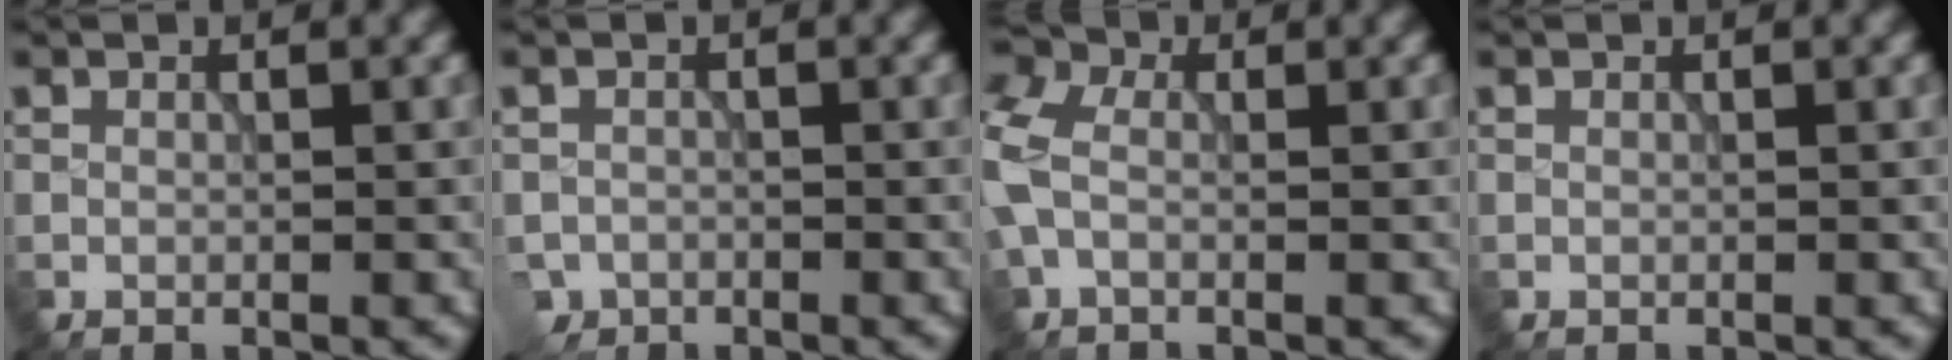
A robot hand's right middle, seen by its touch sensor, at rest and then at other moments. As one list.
[{"total": 2.6, "force": [-1.9, 1.8, 0.1], "torque": [0.004, -0.002, -0.034]}, {"total": 7.9, "force": [-0.1, 5.6, 5.6], "torque": [-0.139, 0.013, -0.007]}, {"total": 0.0}]